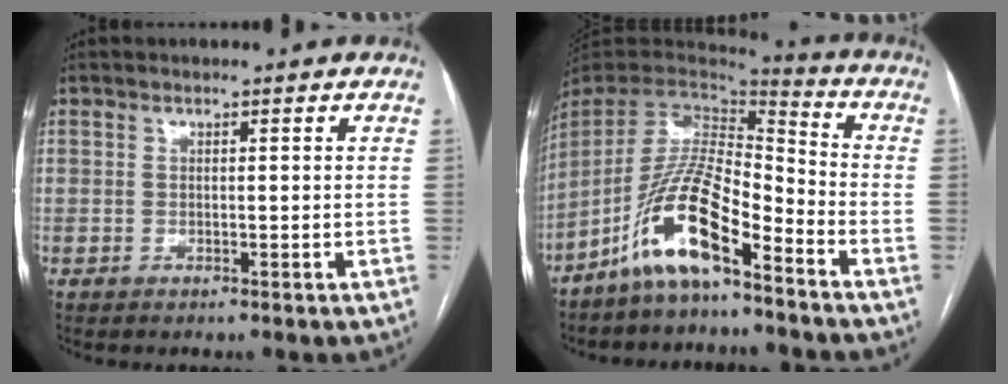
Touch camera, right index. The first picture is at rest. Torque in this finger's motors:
{"motor_torque": [1.12, -1.02, 0.40, 0.11]}